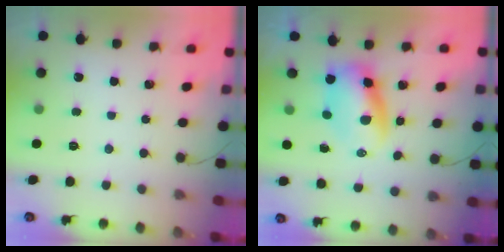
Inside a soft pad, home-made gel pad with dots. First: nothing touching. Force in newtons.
{"total": 7.0, "press": 6.9, "slide": 1.5}